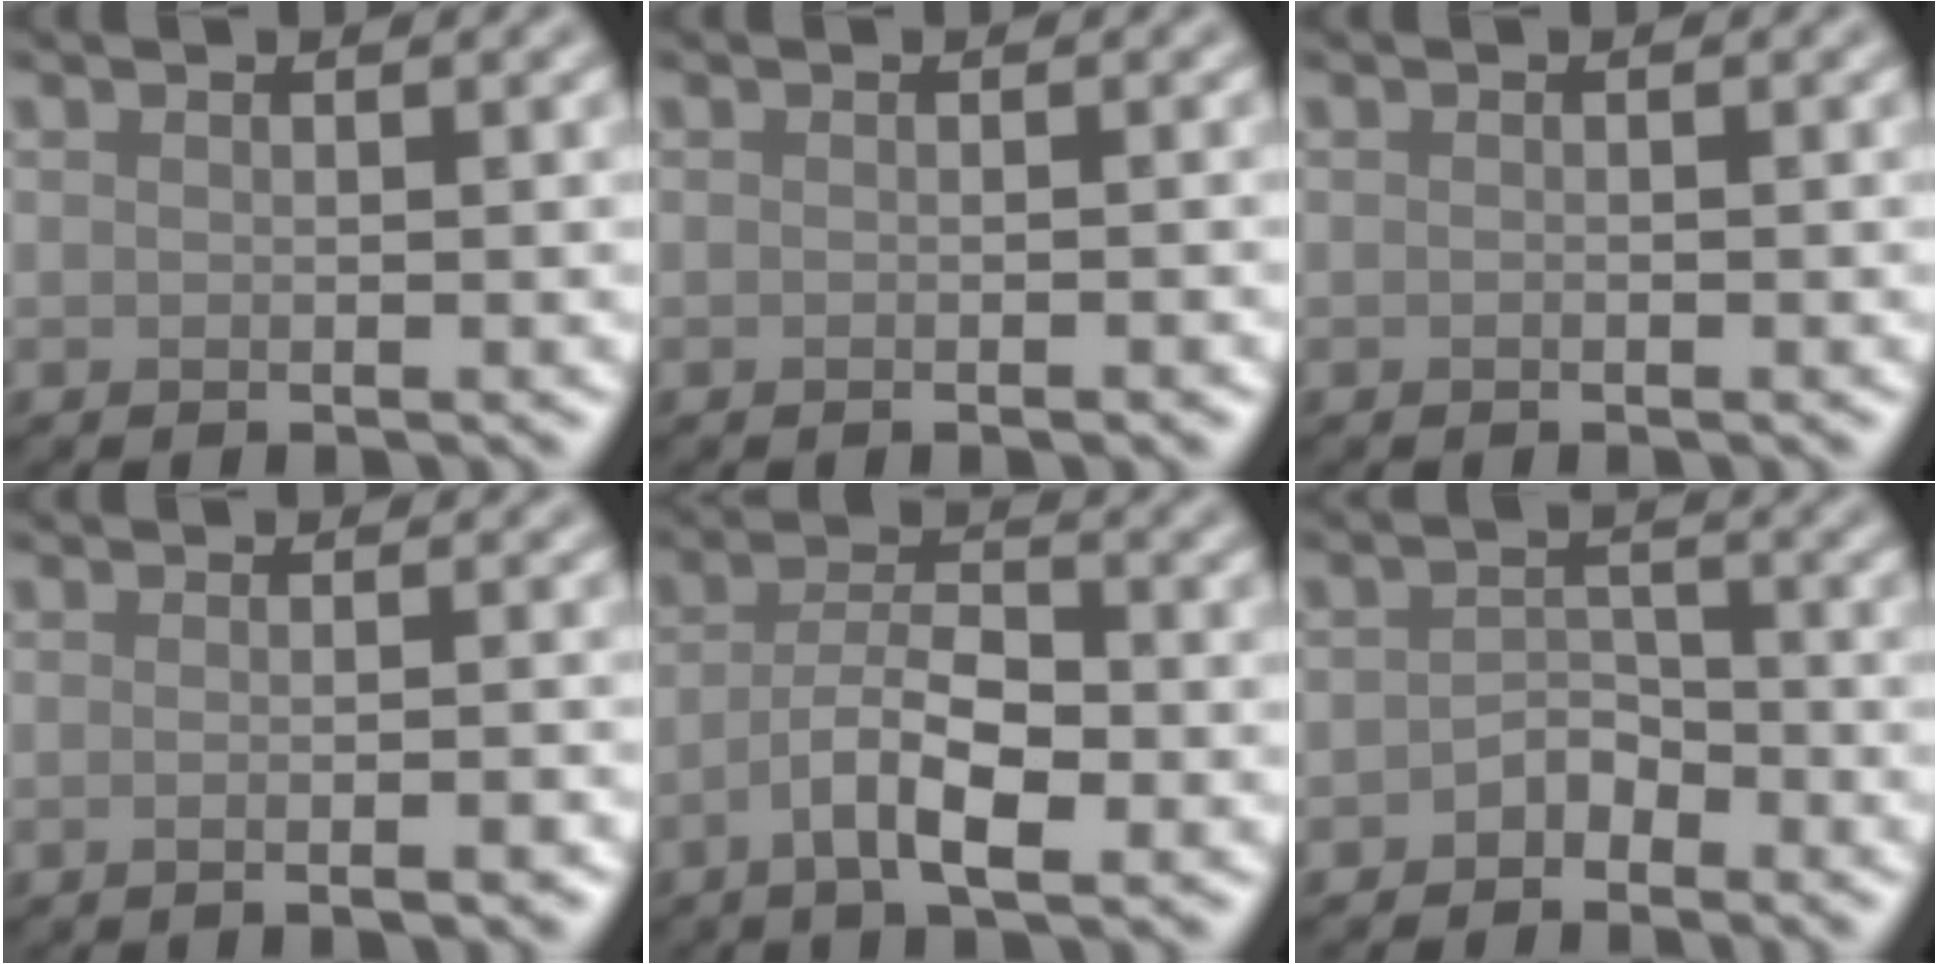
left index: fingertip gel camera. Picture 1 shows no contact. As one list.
[{"total": 1.1, "force": [-0.5, 0.2, 0.9], "torque": [-0.010, -0.002, -0.007]}, {"total": 0.0}, {"total": 3.0, "force": [-0.8, 1.1, 2.6], "torque": [-0.009, 0.000, -0.020]}, {"total": 5.1, "force": [-1.8, 1.8, 4.4], "torque": [-0.084, 0.002, -0.038]}, {"total": 1.8, "force": [-1.2, 1.1, 0.7], "torque": [-0.011, 0.009, -0.024]}]